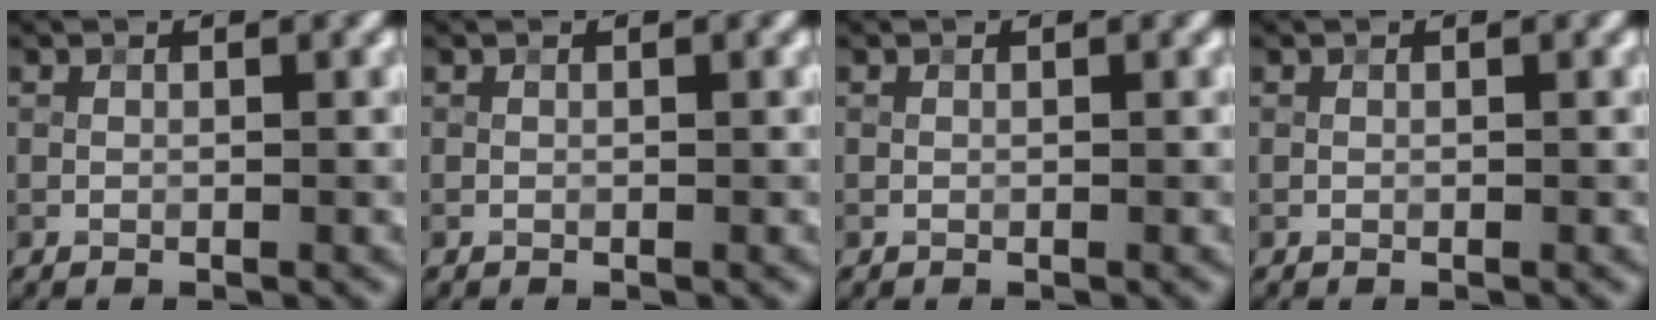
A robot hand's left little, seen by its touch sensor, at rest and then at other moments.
{"total": 0.0}
{"total": 0.0}
{"total": 0.0}